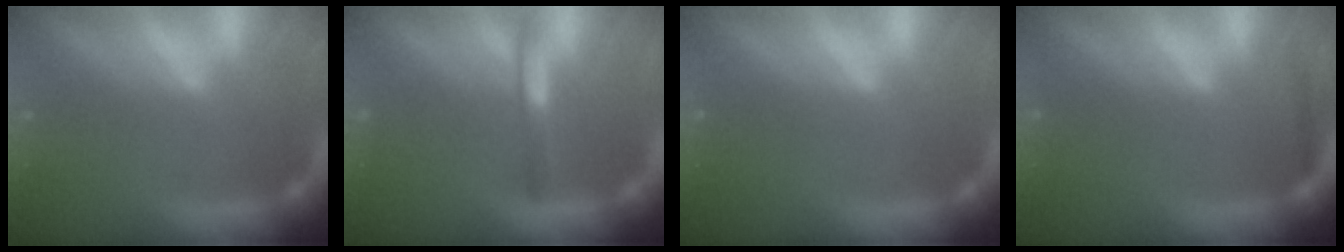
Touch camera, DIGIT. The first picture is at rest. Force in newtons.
{"total": 2.0}
{"total": 0.0}
{"total": 0.9}